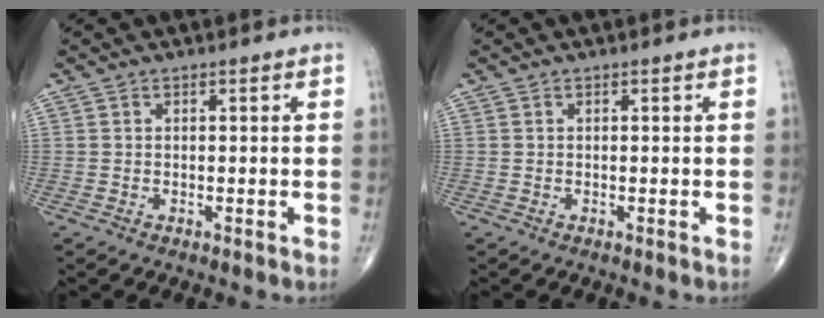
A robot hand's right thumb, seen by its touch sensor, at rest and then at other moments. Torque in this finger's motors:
{"motor_torque": [0.00, 0.00, 0.01, 0.01, 0.00]}